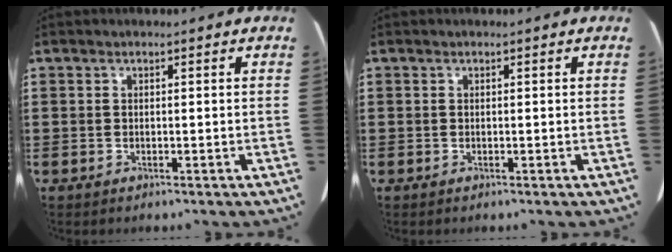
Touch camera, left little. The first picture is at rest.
{"total": 0.0}